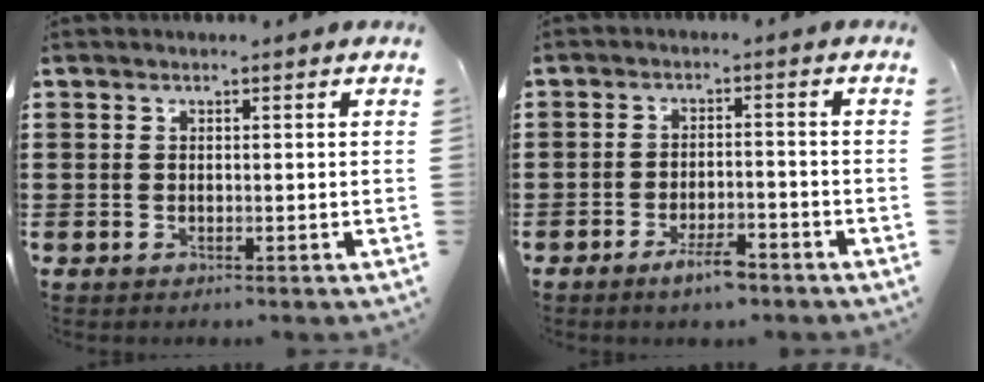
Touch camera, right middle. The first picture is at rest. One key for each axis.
{"total": 4.0, "fx": -2.9, "fy": 0.8, "fz": 2.5, "tx": -0.046, "ty": 0.005, "tz": -0.054}